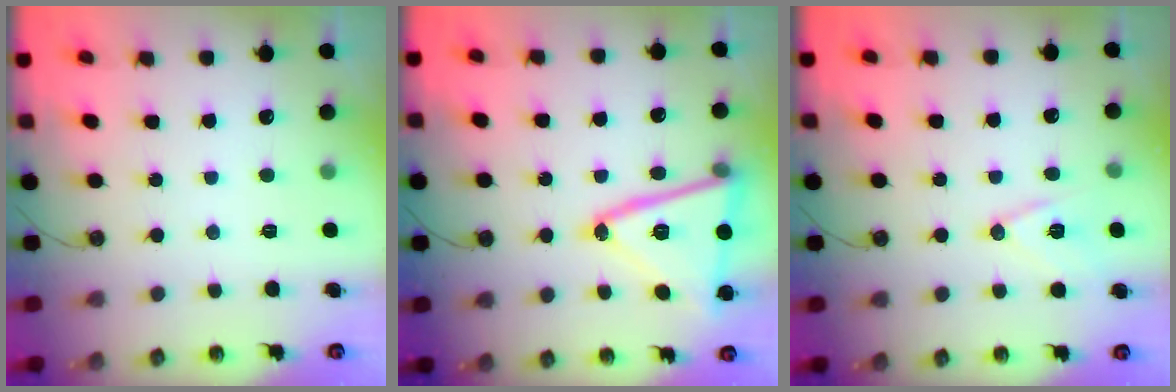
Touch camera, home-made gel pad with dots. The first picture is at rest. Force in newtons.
{"total": 19.2, "press": 19.0, "slide": 2.4}
{"total": 10.5, "press": 10.0, "slide": 3.4}